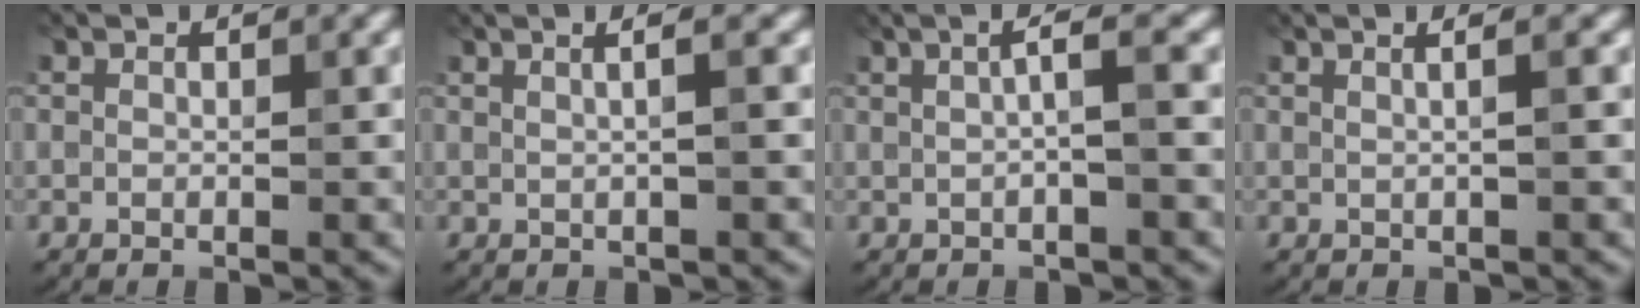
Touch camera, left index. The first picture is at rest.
{"total": 3.8, "force": [1.3, 1.9, 3.0], "torque": [-0.012, 0.027, -0.017]}
{"total": 2.7, "force": [0.3, 0.6, 2.6], "torque": [-0.038, 0.011, 0.001]}
{"total": 3.4, "force": [1.2, 1.8, 2.6], "torque": [-0.009, 0.022, -0.018]}